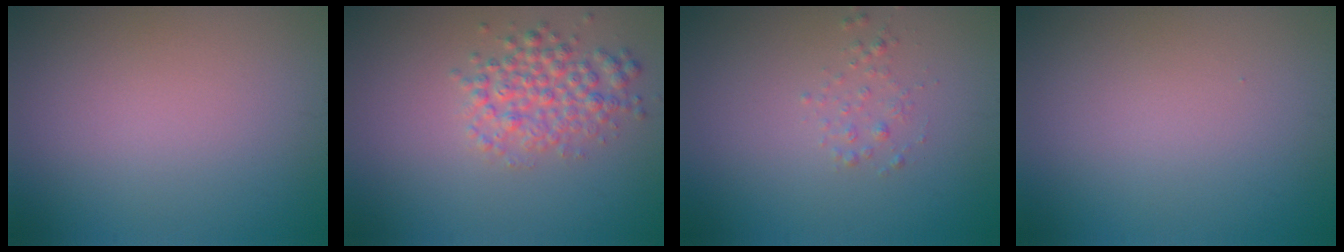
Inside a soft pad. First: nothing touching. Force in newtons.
{"total": 3.4, "press": 3.4, "slide": 0.1}
{"total": 0.9, "press": 0.9, "slide": 0.0}
{"total": 0.0}